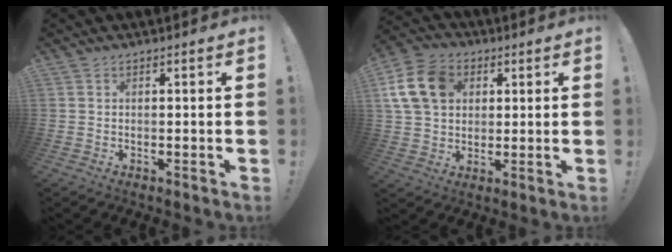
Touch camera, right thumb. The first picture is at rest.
{"total": 15.0, "force": [4.6, 11.8, 8.1], "torque": [-0.139, -0.006, 0.094]}